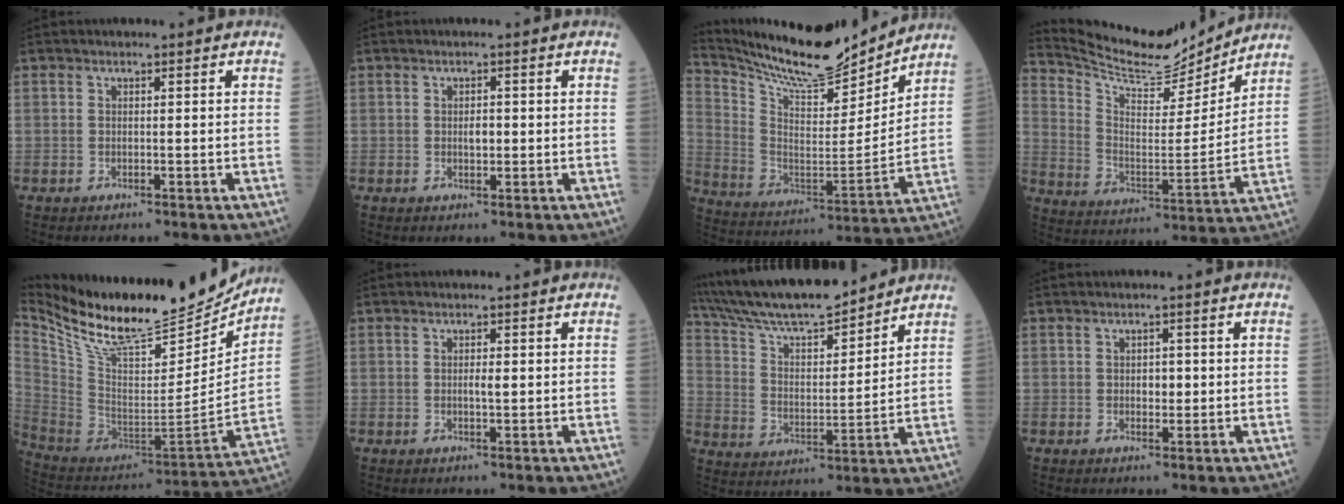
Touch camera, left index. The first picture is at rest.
{"total": 1.5, "force": [0.1, 0.7, 1.3], "torque": [-0.023, 0.000, 0.004]}
{"total": 18.0, "force": [17.0, 2.3, 5.6], "torque": [-0.125, -0.023, 0.286]}
{"total": 14.1, "force": [13.8, 1.8, 2.3], "torque": [-0.066, -0.018, 0.235]}
{"total": 26.4, "force": [23.1, 4.6, 11.8], "torque": [-0.220, -0.043, 0.368]}
{"total": 1.1, "force": [0.2, 0.2, 1.1], "torque": [-0.022, -0.001, 0.004]}
{"total": 16.5, "force": [14.9, 2.1, 6.8], "torque": [-0.133, 0.011, 0.266]}
{"total": 1.7, "force": [0.2, 1.0, 1.3], "torque": [-0.018, 0.000, 0.005]}